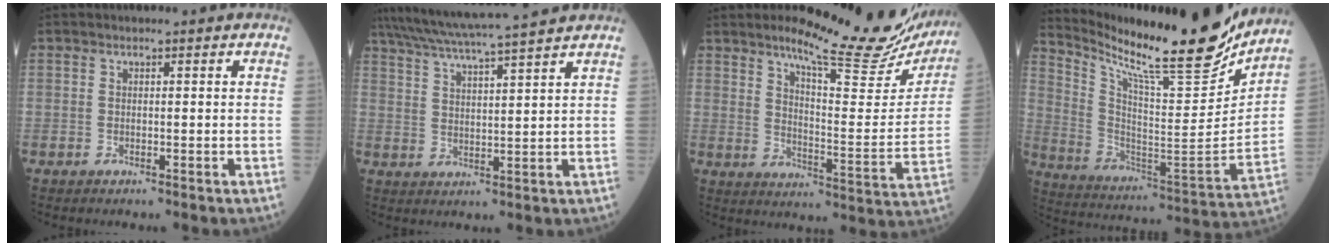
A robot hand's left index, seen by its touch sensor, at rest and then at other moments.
{"total": 15.0, "force": [13.1, -0.7, 7.2], "torque": [-0.137, 0.022, 0.198]}
{"total": 19.4, "force": [16.7, 2.9, 9.4], "torque": [-0.128, -0.054, 0.214]}
{"total": 24.1, "force": [20.5, 2.0, 12.5], "torque": [-0.225, -0.063, 0.316]}